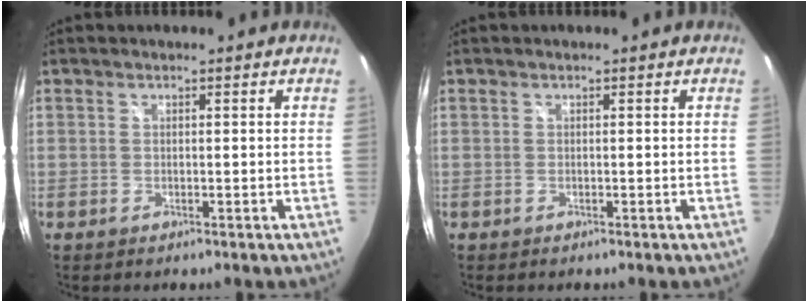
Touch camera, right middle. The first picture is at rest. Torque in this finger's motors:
{"motor_torque": [-0.04, -0.05, -0.01, 0.00]}